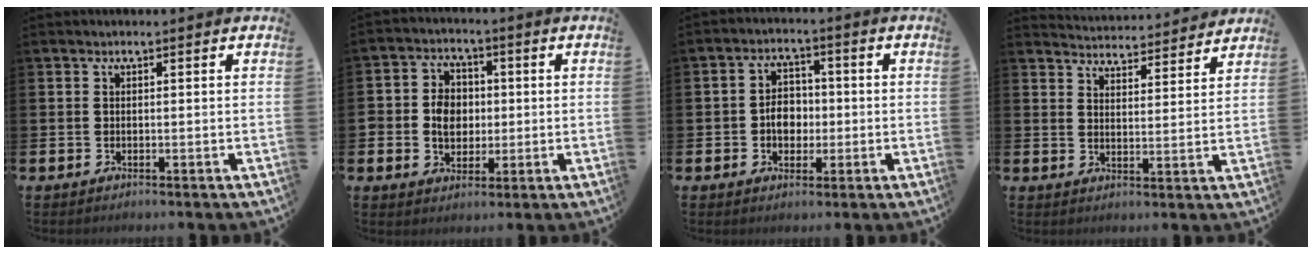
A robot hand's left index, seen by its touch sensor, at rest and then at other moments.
{"total": 5.3, "force": [0.3, 4.6, 2.6], "torque": [-0.054, 0.012, 0.000]}
{"total": 4.3, "force": [-0.6, 3.3, 2.6], "torque": [-0.038, 0.004, -0.018]}
{"total": 4.6, "force": [4.5, 0.5, -0.3], "torque": [-0.006, -0.040, 0.078]}